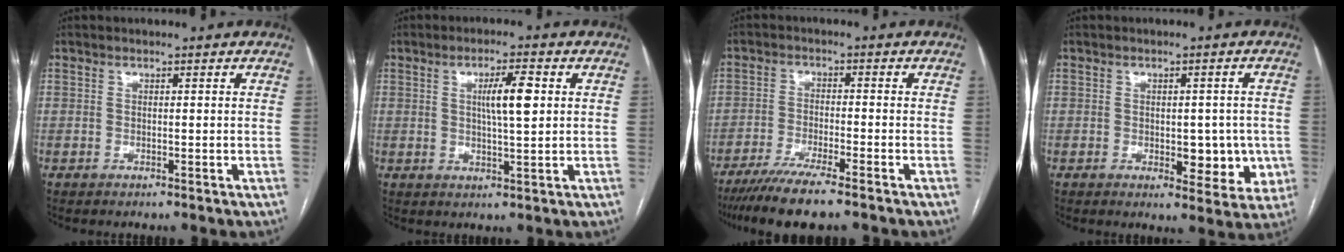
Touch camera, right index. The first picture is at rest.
{"total": 5.6, "force": [1.4, 0.6, 5.4], "torque": [-0.094, 0.004, 0.025]}
{"total": 8.5, "force": [-6.6, 0.4, 5.2], "torque": [-0.086, -0.021, -0.114]}
{"total": 7.1, "force": [-1.2, 3.9, 5.8], "torque": [-0.052, 0.004, -0.006]}